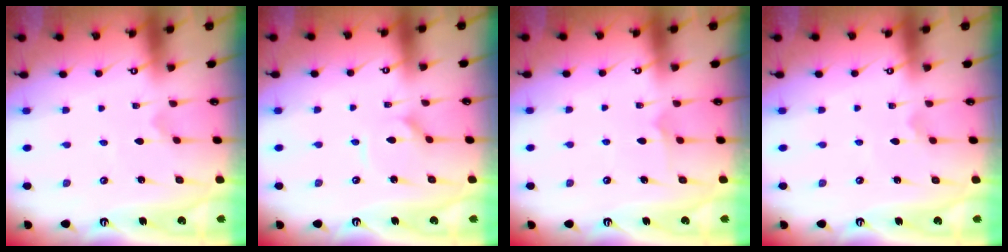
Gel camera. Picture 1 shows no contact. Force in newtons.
{"total": 2.6, "press": 2.6, "slide": 0.4}
{"total": 5.3, "press": 5.3, "slide": 0.3}
{"total": 1.7, "press": 1.6, "slide": 0.5}